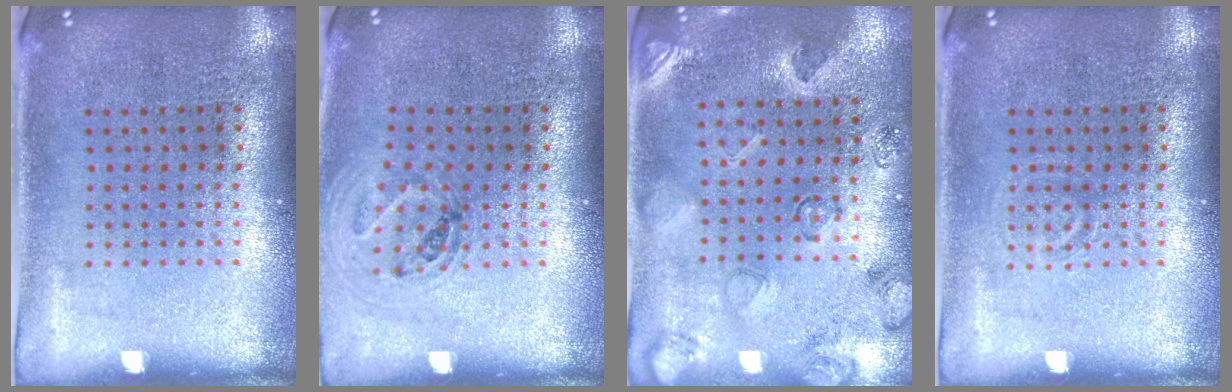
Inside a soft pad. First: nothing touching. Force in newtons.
{"total": 0.9, "press": 0.9, "slide": 0.1}
{"total": 2.3, "press": 1.9, "slide": 1.3}
{"total": 0.8, "press": 0.8, "slide": 0.2}